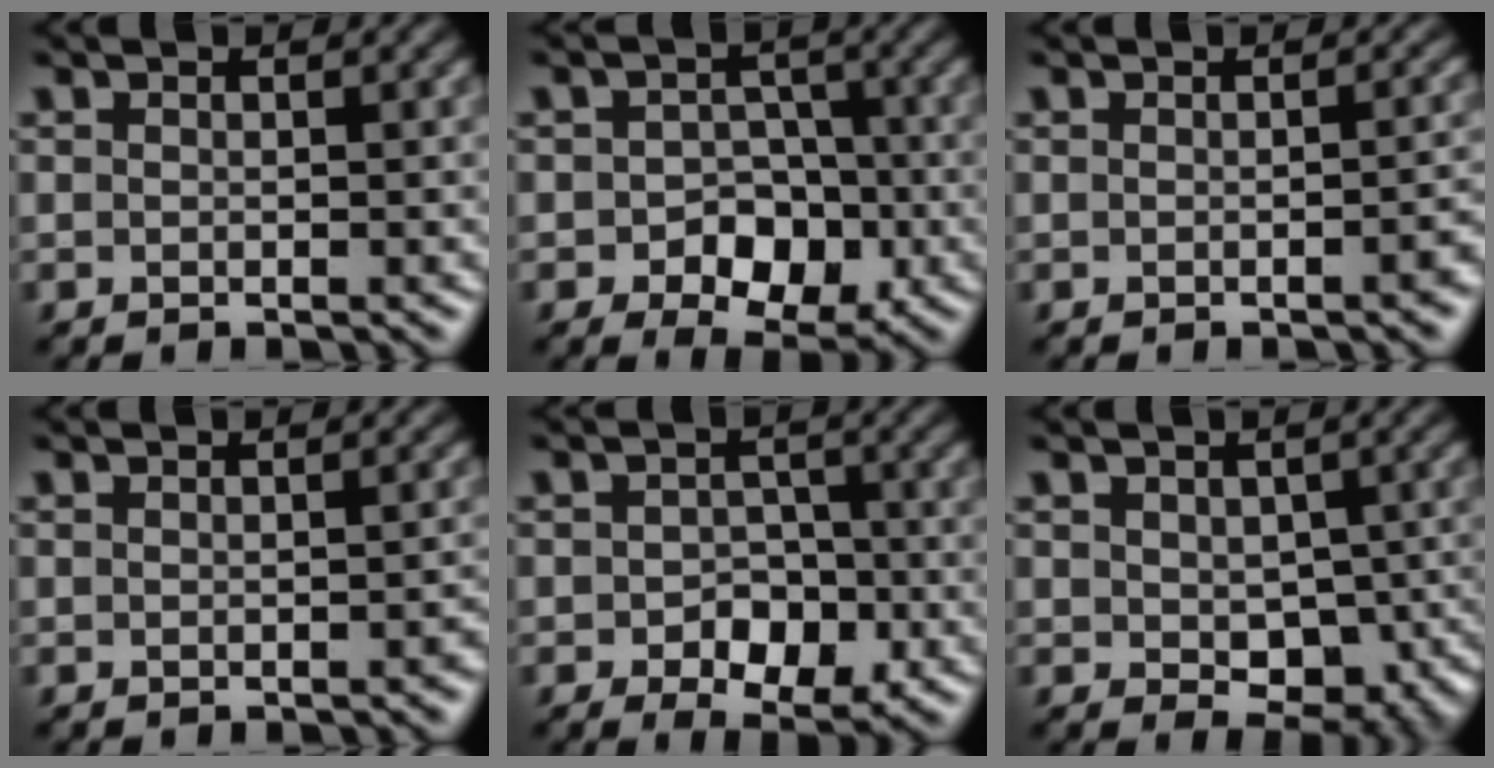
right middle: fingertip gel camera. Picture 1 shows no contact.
{"total": 6.3, "force": [-2.1, 4.3, 4.0], "torque": [-0.056, -0.004, -0.037]}
{"total": 1.9, "force": [-0.5, 0.5, 1.8], "torque": [-0.014, 0.004, -0.005]}
{"total": 1.0, "force": [-0.4, 0.2, 0.9], "torque": [-0.010, 0.001, -0.003]}
{"total": 4.9, "force": [-1.7, 3.3, 3.3], "torque": [-0.046, -0.006, -0.030]}
{"total": 6.0, "force": [-0.6, 4.1, 4.4], "torque": [-0.061, -0.014, 0.000]}